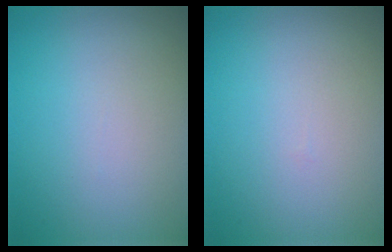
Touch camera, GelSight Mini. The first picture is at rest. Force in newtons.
{"total": 0.0}